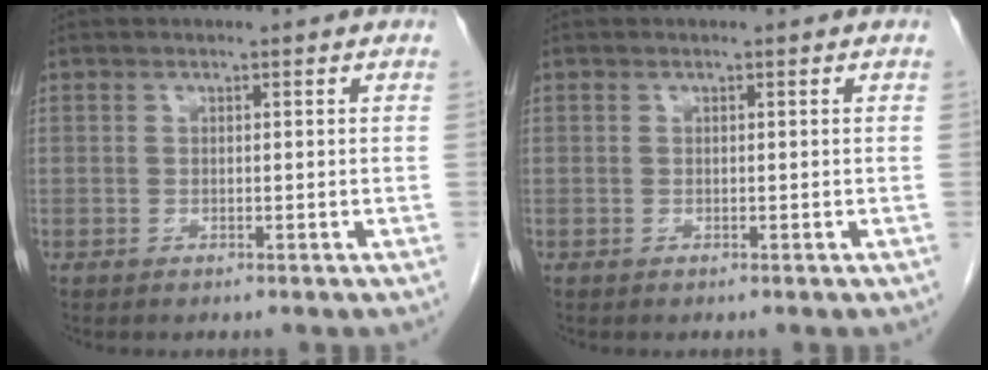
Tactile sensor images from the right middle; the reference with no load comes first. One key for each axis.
{"total": 0.0}